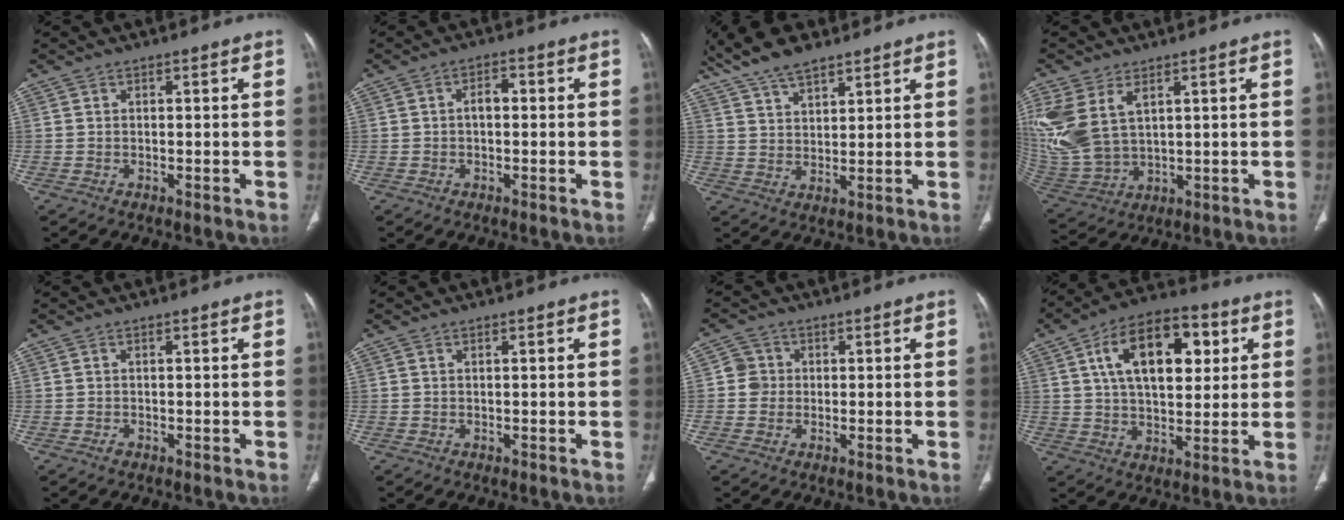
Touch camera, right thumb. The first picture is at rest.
{"total": 2.8, "force": [-0.1, 1.6, 2.2], "torque": [-0.033, 0.012, -0.005]}
{"total": 10.3, "force": [7.7, 3.8, 5.6], "torque": [-0.094, -0.020, 0.146]}
{"total": 15.0, "force": [5.4, 9.1, 10.6], "torque": [-0.257, -0.013, 0.129]}
{"total": 0.7, "force": [-0.4, 0.5, 0.4], "torque": [-0.004, 0.000, -0.006]}
{"total": 0.0}
{"total": 3.4, "force": [0.0, 3.3, 0.7], "torque": [0.010, 0.008, -0.004]}
{"total": 18.0, "force": [5.6, 9.9, 14.0], "torque": [-0.193, 0.002, 0.089]}